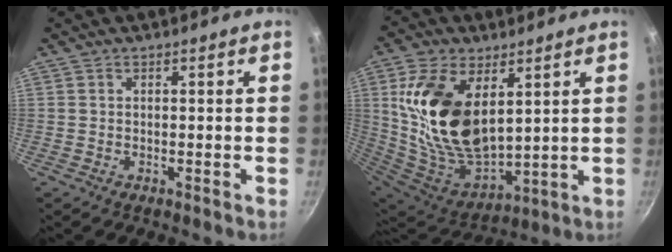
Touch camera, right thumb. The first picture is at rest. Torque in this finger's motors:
{"motor_torque": [0.62, 1.28, 2.13, 0.62, 0.75]}